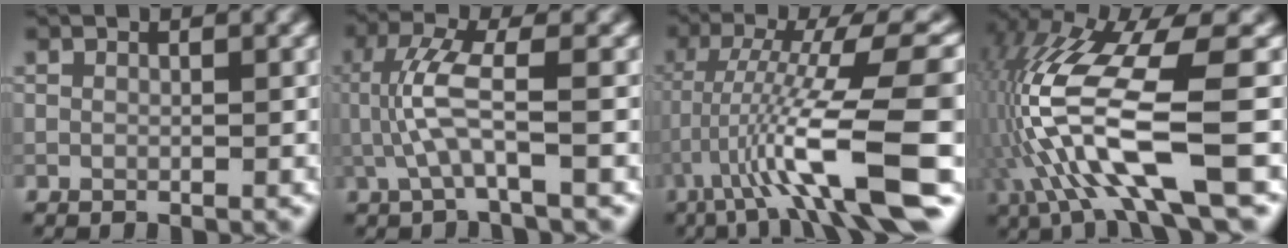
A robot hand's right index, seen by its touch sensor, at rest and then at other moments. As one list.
[{"total": 4.0, "force": [-0.6, 0.6, 3.9], "torque": [-0.089, 0.007, -0.015]}, {"total": 13.2, "force": [-4.2, 1.9, 12.3], "torque": [-0.202, 0.024, -0.056]}, {"total": 12.6, "force": [-2.7, 3.2, 11.9], "torque": [-0.251, 0.003, -0.044]}]